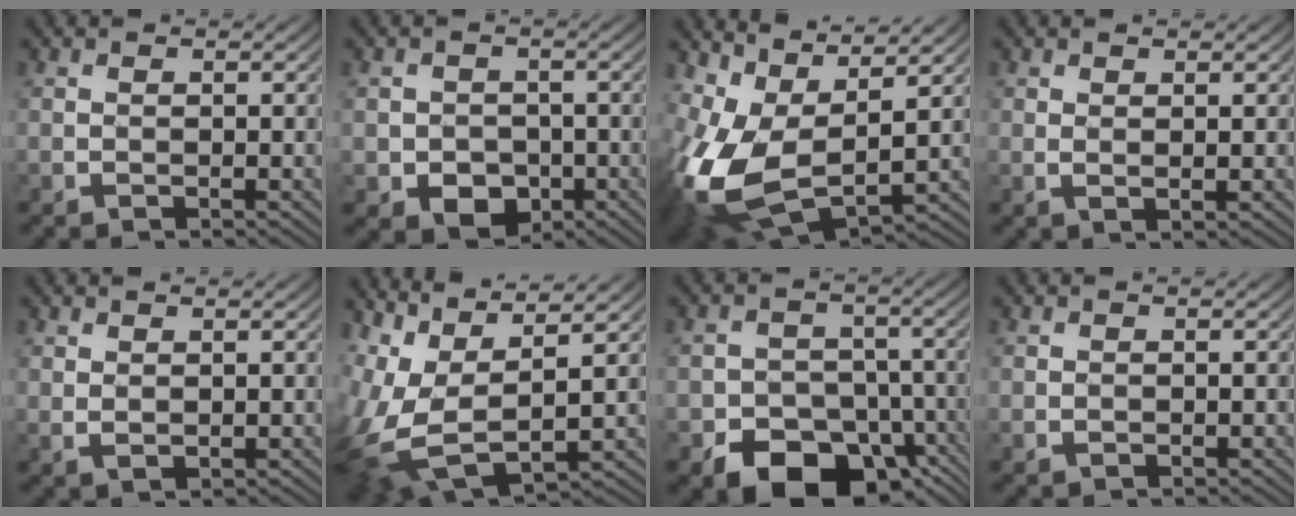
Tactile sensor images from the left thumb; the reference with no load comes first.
{"total": 3.9, "force": [-2.3, 3.0, 1.2], "torque": [-0.047, -0.009, -0.050]}
{"total": 12.7, "force": [0.5, 7.2, 10.5], "torque": [-0.252, -0.008, 0.010]}
{"total": 1.3, "force": [1.0, 0.4, 0.8], "torque": [-0.008, -0.003, 0.016]}
{"total": 1.4, "force": [0.9, 0.8, 0.8], "torque": [-0.021, -0.007, 0.022]}
{"total": 12.9, "force": [0.5, 6.8, 10.9], "torque": [-0.240, -0.001, 0.021]}
{"total": 11.1, "force": [-7.0, 7.3, 4.4], "torque": [-0.053, -0.033, -0.129]}
{"total": 0.0}